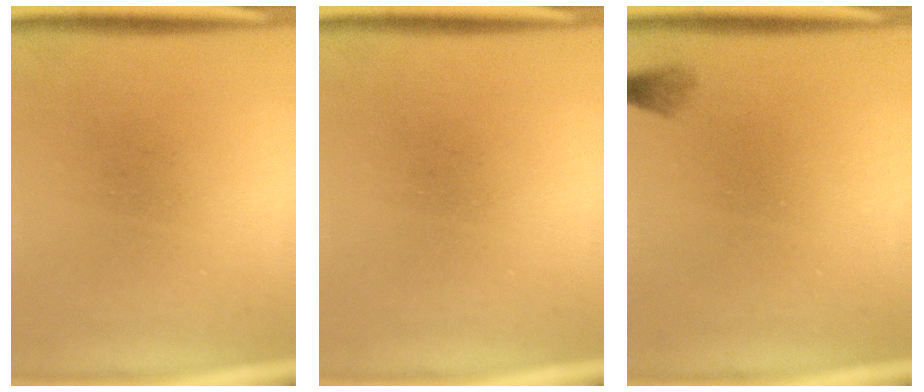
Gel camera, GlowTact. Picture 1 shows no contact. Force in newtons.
{"total": 0.0}
{"total": 1.0}